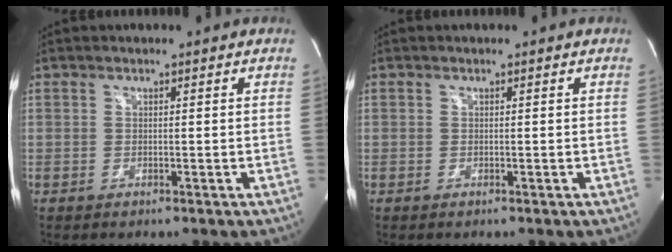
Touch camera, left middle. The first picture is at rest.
{"total": 0.0}